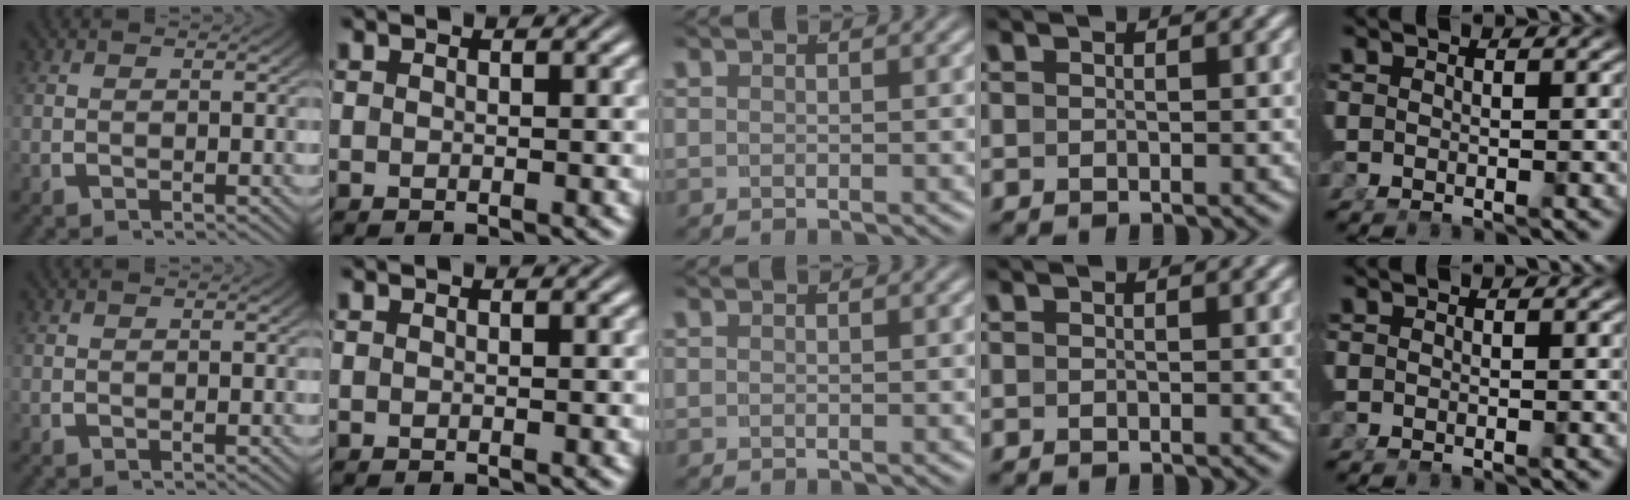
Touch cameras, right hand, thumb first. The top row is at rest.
{}